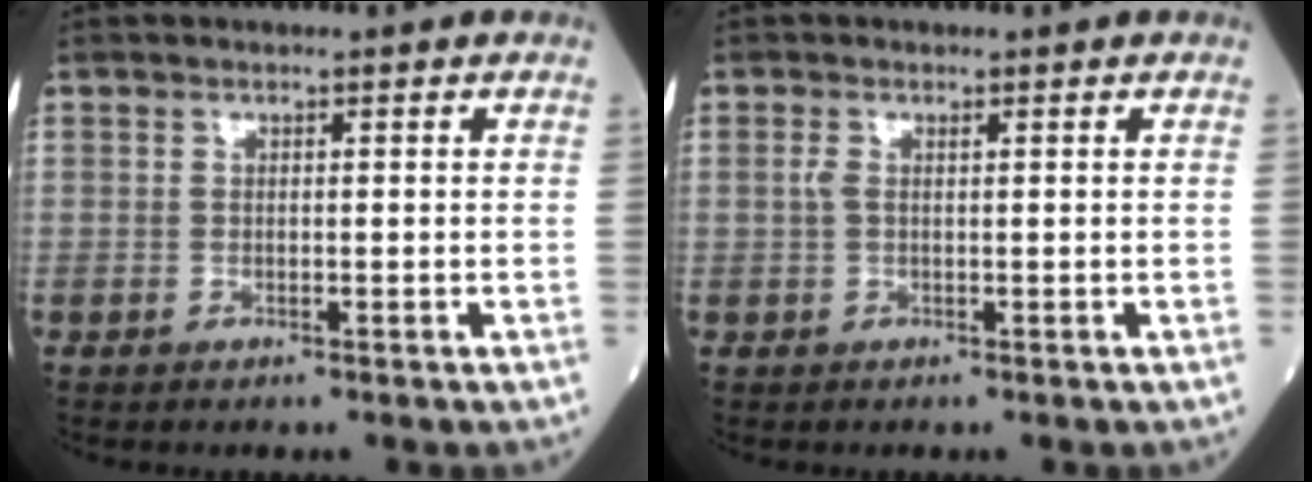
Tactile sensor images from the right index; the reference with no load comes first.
{"total": 1.2, "force": [0.3, 0.5, 1.1], "torque": [-0.034, 0.009, 0.007]}